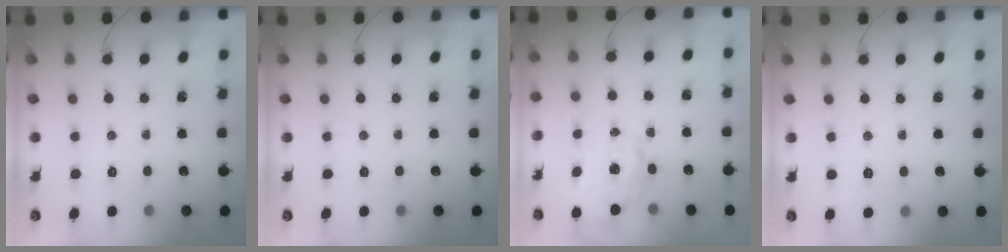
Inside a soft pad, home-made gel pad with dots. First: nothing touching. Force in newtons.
{"total": 0.0}
{"total": 1.7, "press": 1.6, "slide": 0.6}
{"total": 1.9, "press": 0.9, "slide": 1.6}